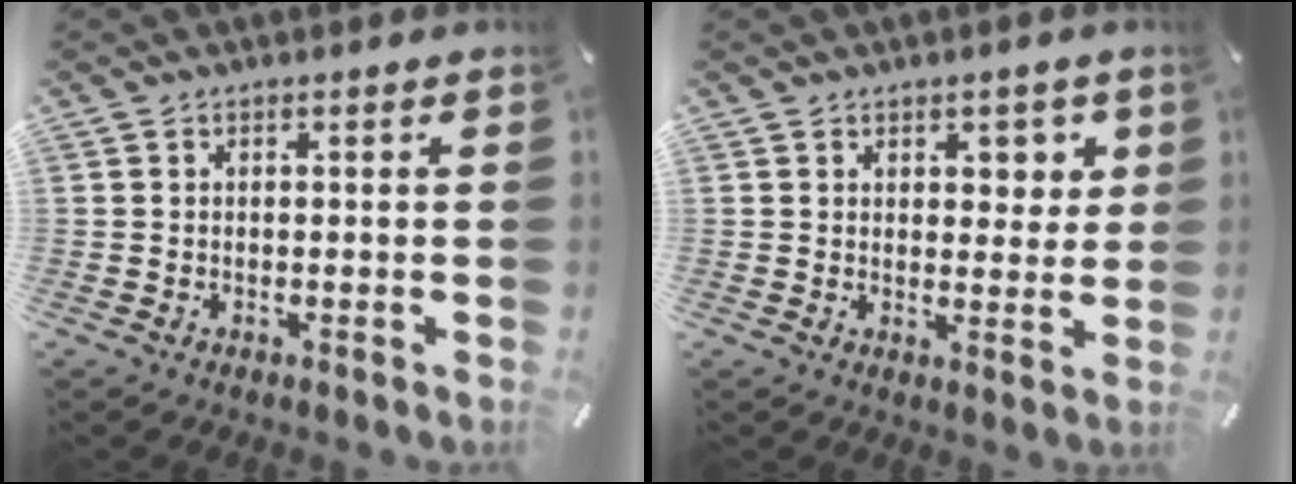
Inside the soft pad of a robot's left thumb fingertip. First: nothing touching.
{"total": 4.4, "force": [2.3, 3.1, 1.9], "torque": [-0.007, -0.010, 0.033]}